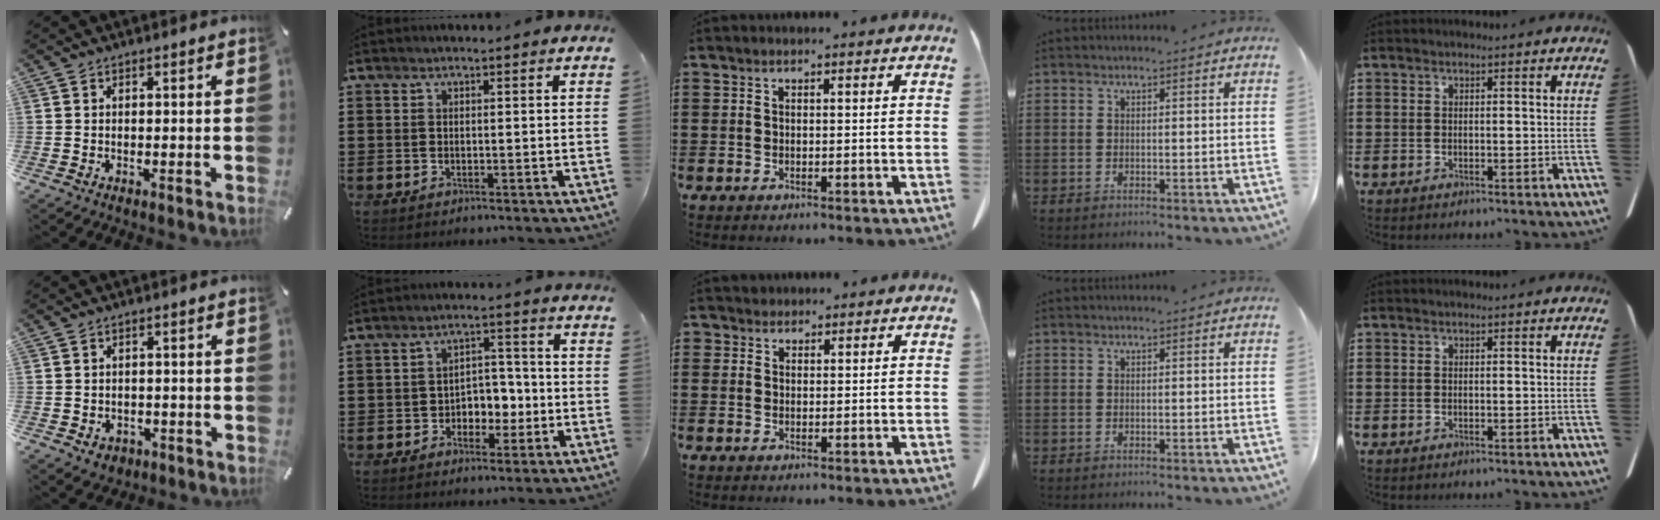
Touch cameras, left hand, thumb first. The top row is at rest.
{"thumb": {"total": 2.8, "force": [-1.0, 2.4, 0.9], "torque": [-0.008, 0.001, -0.021]}, "index": {"total": 4.4, "force": [-1.5, 3.6, 2.0], "torque": [-0.040, 0.008, -0.035]}, "middle": {"total": 1.5, "force": [1.3, 0.8, -0.2], "torque": [0.000, 0.004, 0.027]}}